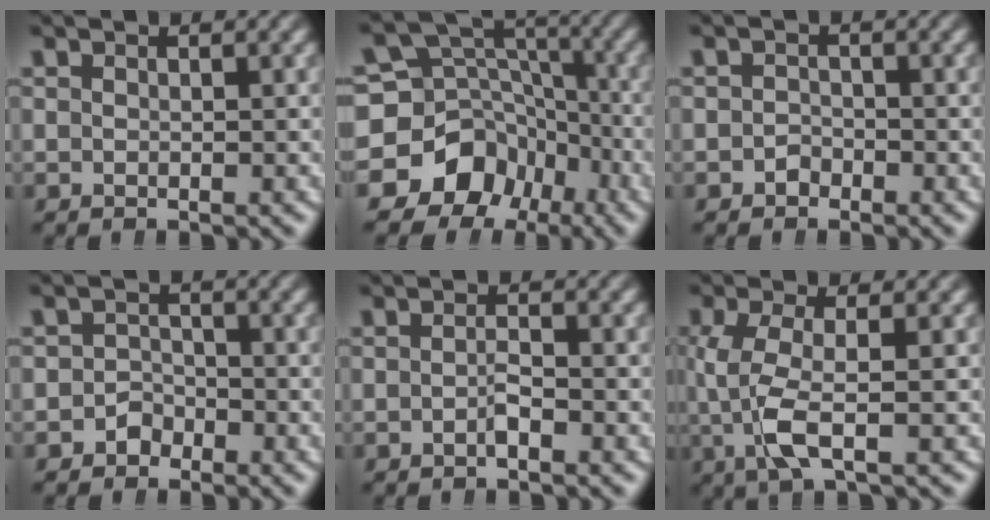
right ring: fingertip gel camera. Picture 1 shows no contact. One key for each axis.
{"total": 14.3, "fx": -3.4, "fy": 12.7, "fz": 5.7, "tx": -0.122, "ty": -0.054, "tz": -0.051}
{"total": 1.1, "fx": -0.9, "fy": 0.5, "fz": -0.4, "tx": 0.005, "ty": -0.007, "tz": -0.016}
{"total": 2.2, "fx": -1.5, "fy": 1.5, "fz": -0.2, "tx": -0.002, "ty": -0.007, "tz": -0.027}
{"total": 1.2, "fx": -0.8, "fy": 0.4, "fz": 0.8, "tx": -0.019, "ty": -0.001, "tz": -0.019}
{"total": 4.9, "fx": -0.3, "fy": 2.0, "fz": 4.5, "tx": -0.122, "ty": -0.022, "tz": 0.007}